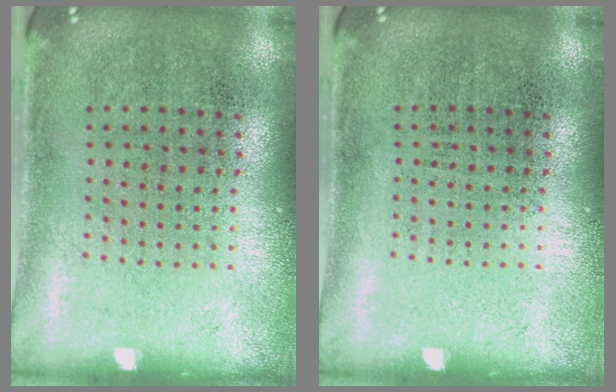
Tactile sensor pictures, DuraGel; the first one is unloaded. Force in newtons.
{"total": 0.0}